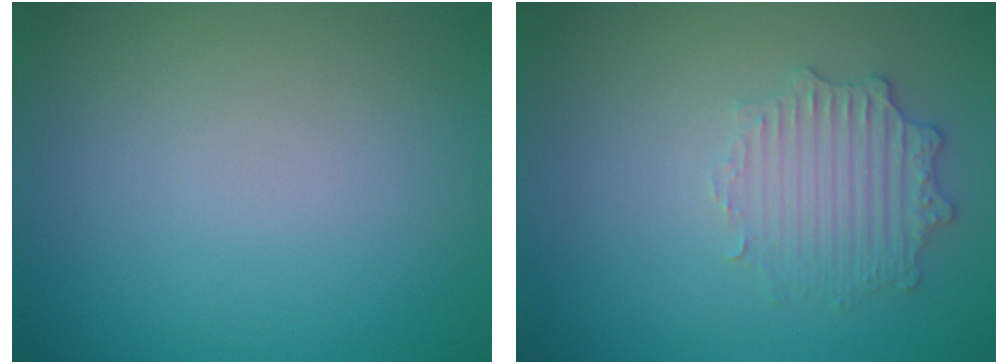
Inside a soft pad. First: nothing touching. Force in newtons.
{"total": 2.6, "press": 2.5, "slide": 0.7}